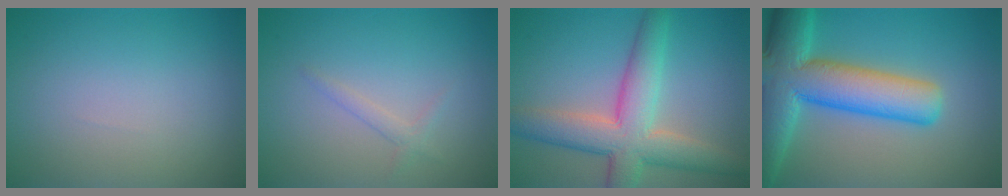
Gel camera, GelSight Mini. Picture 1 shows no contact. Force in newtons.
{"total": 1.1, "press": 1.1, "slide": 0.1}
{"total": 7.5, "press": 7.5, "slide": 0.4}
{"total": 11.1, "press": 11.1, "slide": 0.6}